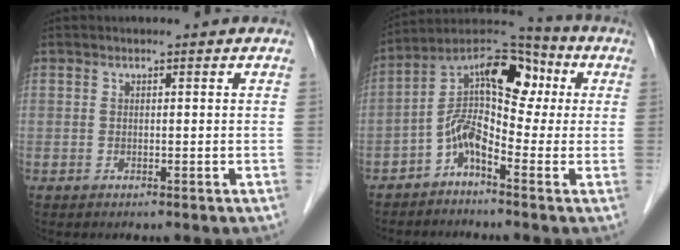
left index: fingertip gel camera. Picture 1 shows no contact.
{"total": 10.8, "force": [-0.4, 5.0, 9.5], "torque": [-0.168, 0.053, -0.020]}